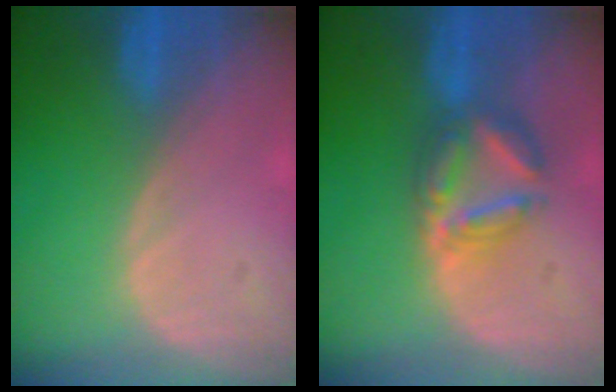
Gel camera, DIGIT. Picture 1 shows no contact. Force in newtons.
{"total": 5.8, "press": 5.8, "slide": 0.2}